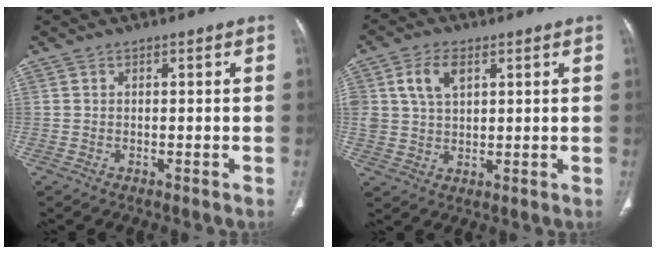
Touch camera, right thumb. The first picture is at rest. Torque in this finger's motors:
{"motor_torque": [0.17, 0.14, 0.63, 0.68, 0.23]}